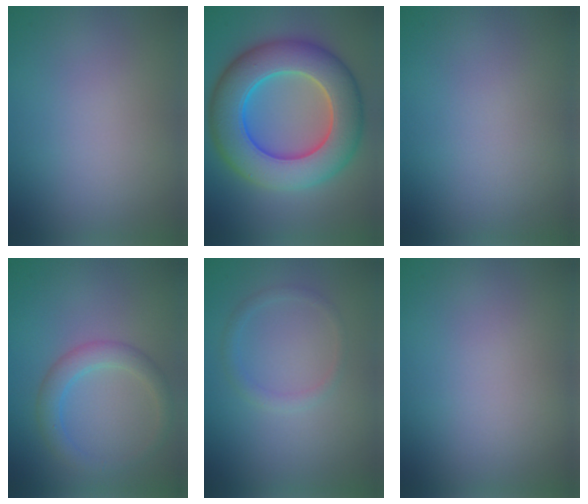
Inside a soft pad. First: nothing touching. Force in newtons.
{"total": 11.3, "press": 11.3, "slide": 0.3}
{"total": 0.0}
{"total": 2.8, "press": 2.8, "slide": 0.1}
{"total": 1.3, "press": 1.3, "slide": 0.2}
{"total": 0.0}